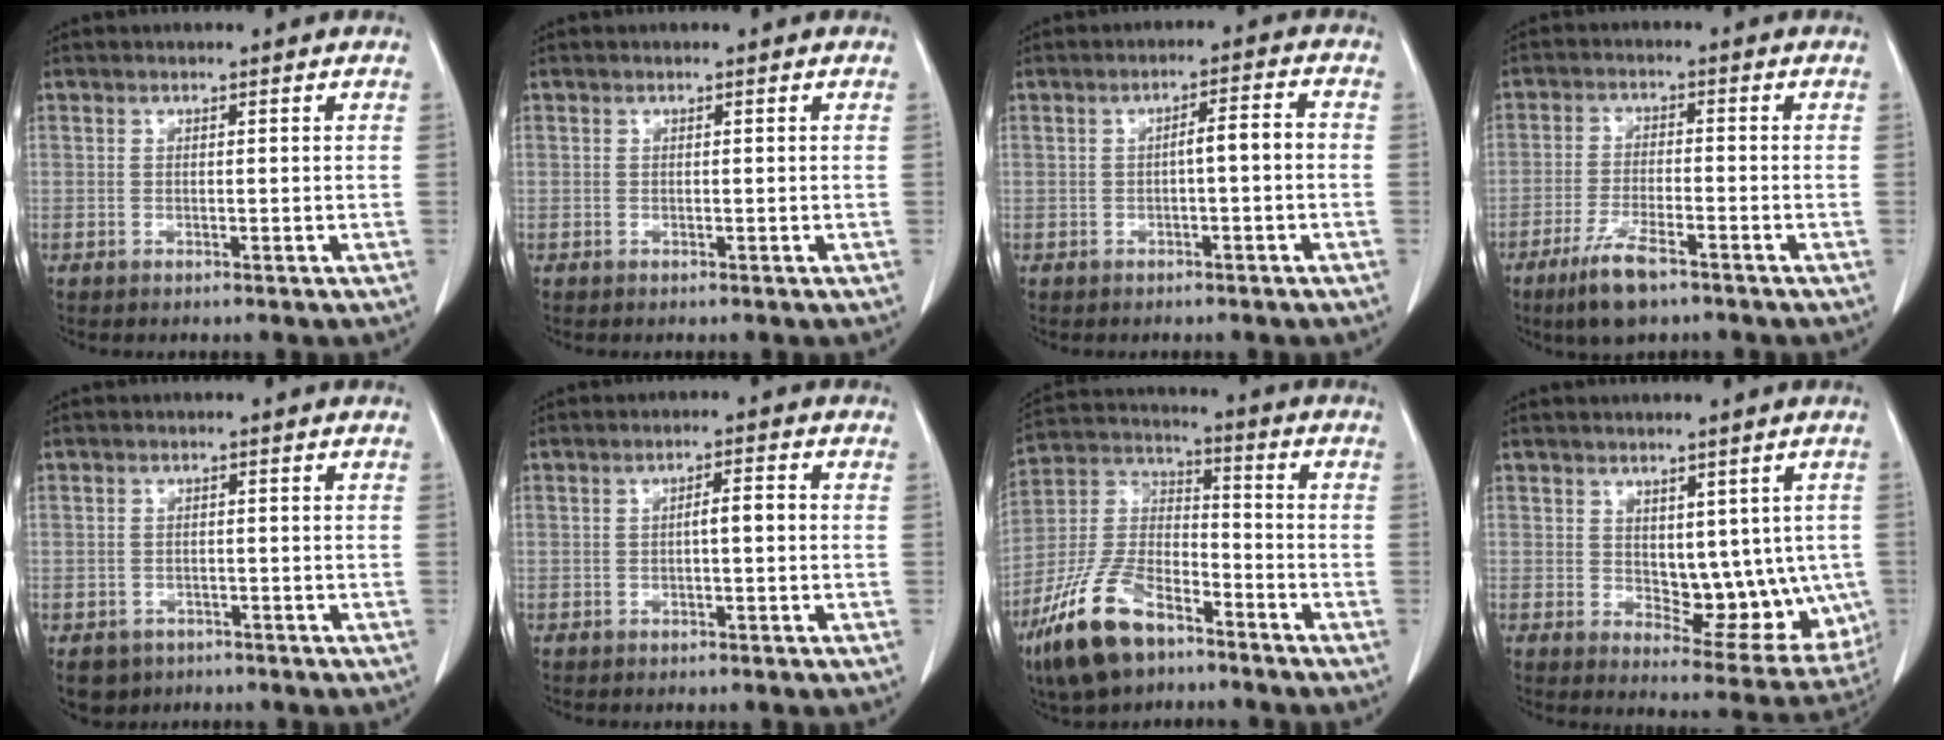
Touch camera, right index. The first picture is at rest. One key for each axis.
{"total": 0.0}
{"total": 3.4, "fx": -0.7, "fy": 0.5, "fz": 3.3, "tx": -0.049, "ty": 0.013, "tz": -0.009}
{"total": 7.3, "fx": -4.9, "fy": 1.4, "fz": 5.2, "tx": -0.111, "ty": -0.016, "tz": -0.083}
{"total": 3.8, "fx": -2.5, "fy": 2.9, "fz": 0.5, "tx": -0.010, "ty": 0.002, "tz": -0.033}
{"total": 2.5, "fx": -0.3, "fy": 0.4, "fz": 2.4, "tx": -0.038, "ty": 0.005, "tz": -0.005}
{"total": 15.0, "fx": -9.8, "fy": 6.1, "fz": 9.6, "tx": -0.214, "ty": -0.007, "tz": -0.186}
{"total": 10.7, "fx": 0.4, "fy": 5.9, "fz": 8.9, "tx": -0.095, "ty": -0.003, "tz": 0.026}